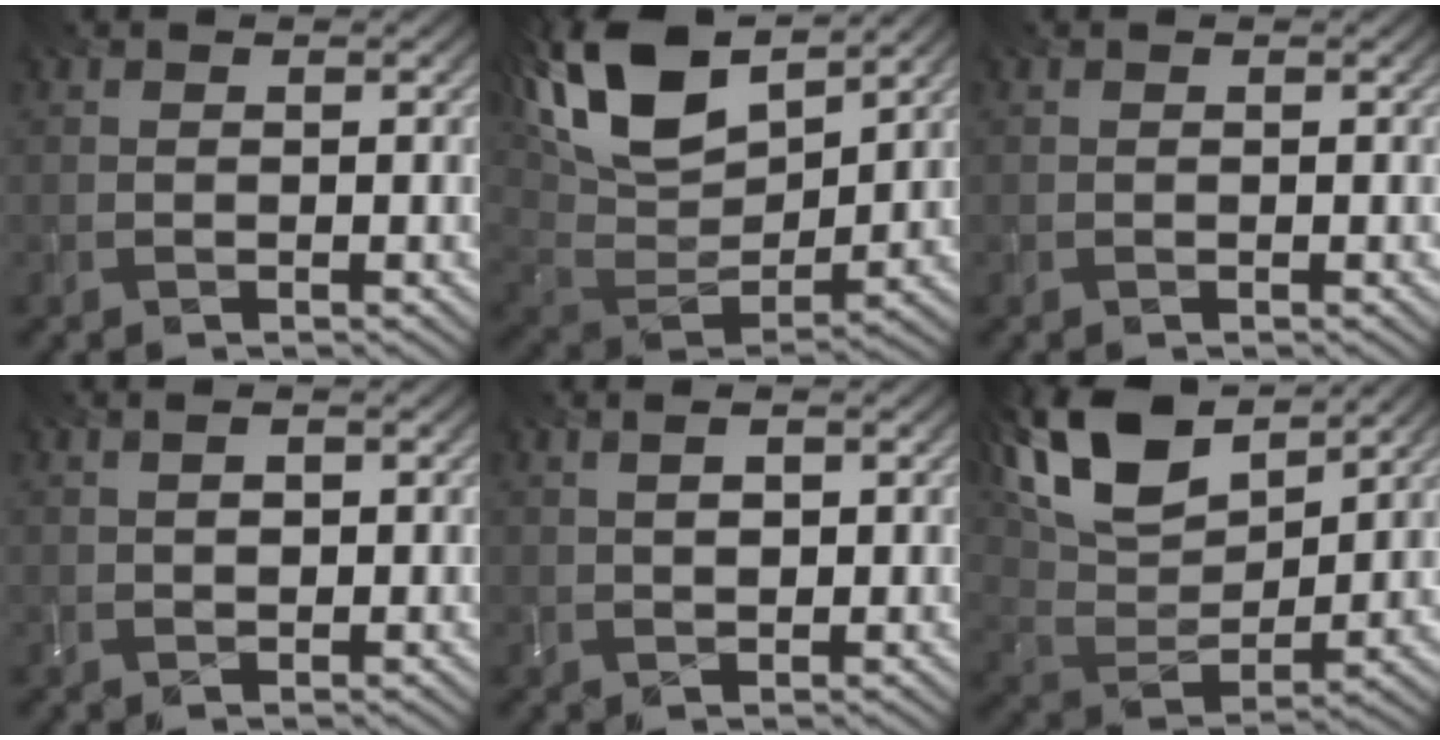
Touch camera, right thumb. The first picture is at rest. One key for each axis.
{"total": 16.6, "fx": 9.1, "fy": 7.7, "fz": 11.6, "tx": -0.270, "ty": 0.031, "tz": 0.156}
{"total": 0.0}
{"total": 1.4, "fx": 0.3, "fy": 0.6, "fz": 1.2, "tx": -0.026, "ty": 0.002, "tz": 0.007}
{"total": 2.0, "fx": 0.6, "fy": 0.7, "fz": 1.8, "tx": -0.039, "ty": 0.002, "tz": 0.014}
{"total": 15.4, "fx": 9.5, "fy": 6.8, "fz": 10.1, "tx": -0.229, "ty": 0.023, "tz": 0.166}